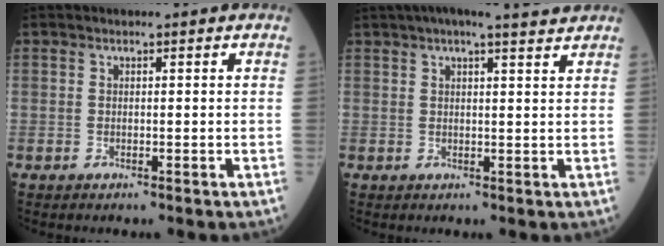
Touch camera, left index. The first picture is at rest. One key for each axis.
{"total": 9.5, "fx": 8.2, "fy": 0.6, "fz": 4.7, "tx": -0.073, "ty": 0.026, "tz": 0.100}